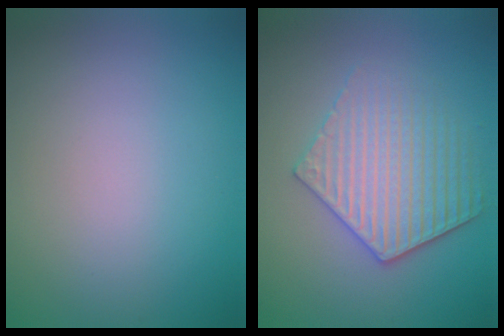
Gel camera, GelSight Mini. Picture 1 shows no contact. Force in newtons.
{"total": 4.3, "press": 3.9, "slide": 1.8}